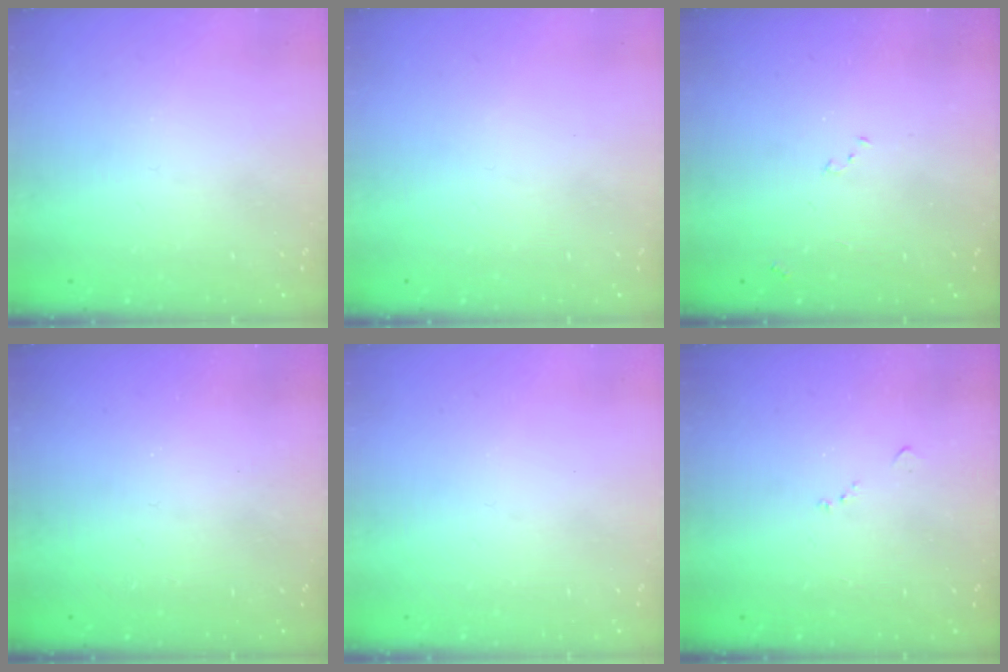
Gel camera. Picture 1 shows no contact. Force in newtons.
{"total": 0.0}
{"total": 6.9, "press": 6.9, "slide": 0.8}
{"total": 1.3, "press": 1.2, "slide": 0.2}
{"total": 0.0}
{"total": 5.8, "press": 5.7, "slide": 0.7}